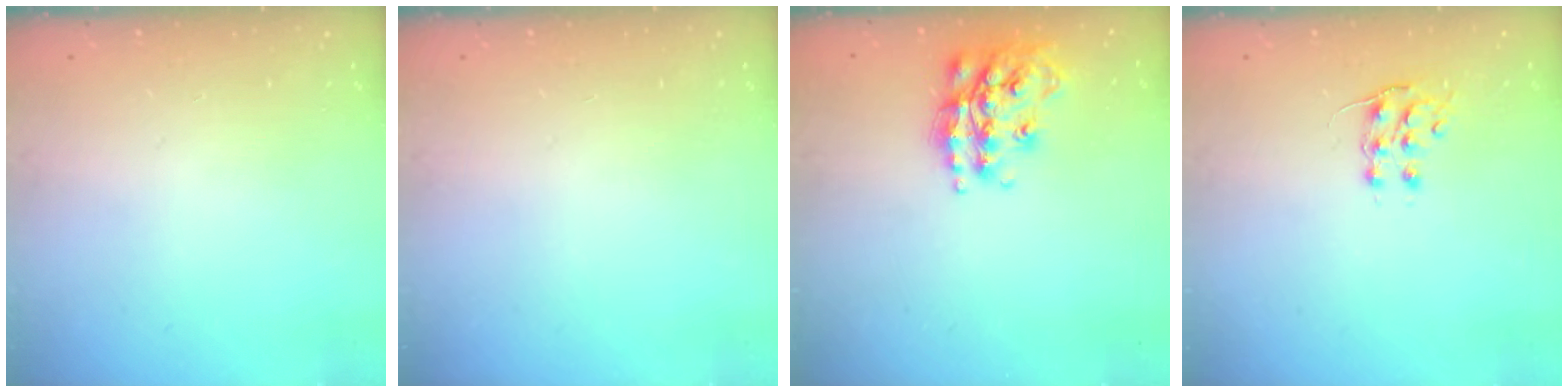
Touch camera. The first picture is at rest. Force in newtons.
{"total": 0.0}
{"total": 18.8, "press": 18.7, "slide": 1.2}
{"total": 6.4, "press": 6.4, "slide": 0.5}